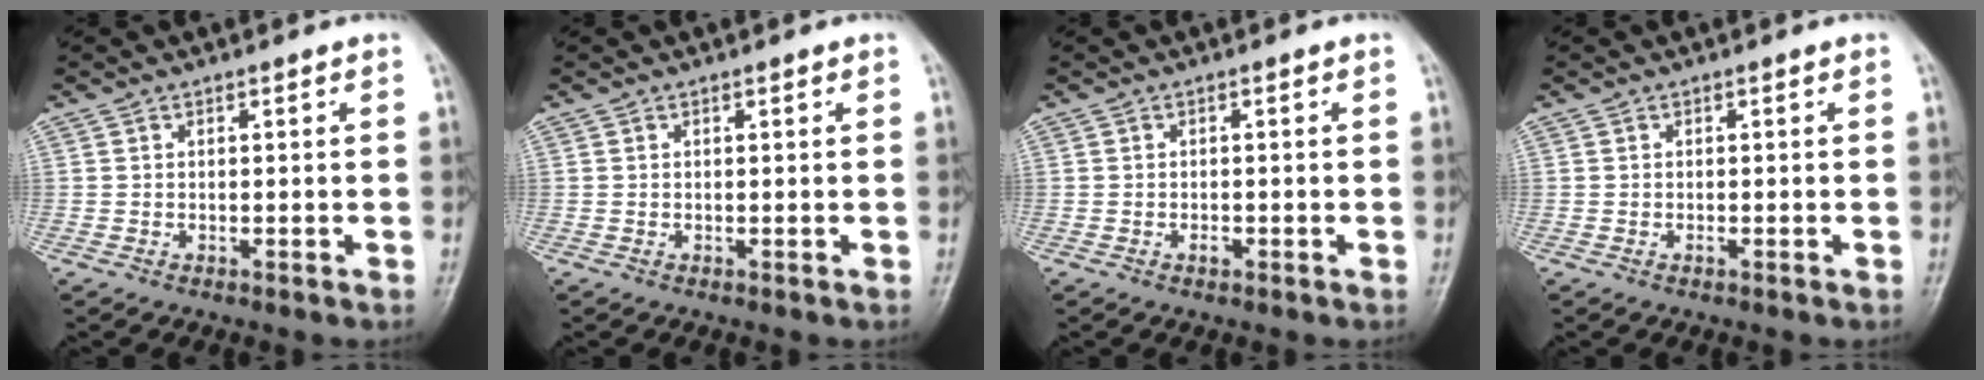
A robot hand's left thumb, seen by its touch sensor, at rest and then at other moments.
{"total": 0.6, "force": [0.3, 0.2, 0.5], "torque": [-0.007, -0.001, 0.003]}
{"total": 1.1, "force": [-0.4, 0.6, 0.8], "torque": [-0.010, 0.003, -0.007]}
{"total": 0.6, "force": [0.0, 0.2, 0.6], "torque": [-0.004, 0.003, 0.000]}